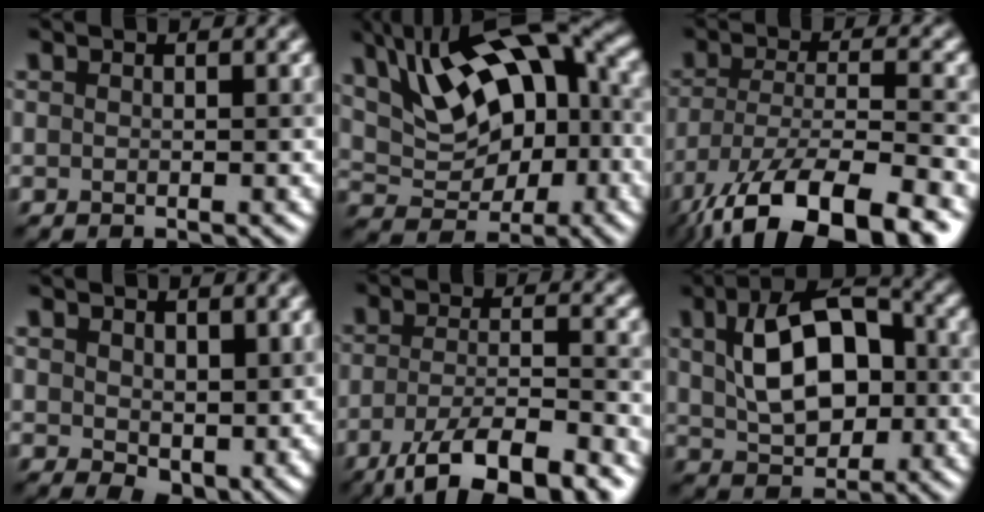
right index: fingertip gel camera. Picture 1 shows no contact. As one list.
[{"total": 12.7, "force": [4.7, 6.5, 9.9], "torque": [-0.160, 0.013, 0.082]}, {"total": 14.1, "force": [-9.2, 5.2, 9.3], "torque": [-0.198, -0.033, -0.149]}, {"total": 5.5, "force": [1.3, 3.5, 4.0], "torque": [-0.073, -0.020, 0.032]}, {"total": 8.2, "force": [-5.0, 2.3, 6.1], "torque": [-0.110, -0.008, -0.091]}, {"total": 9.1, "force": [1.4, 5.4, 7.1], "torque": [-0.128, 0.013, 0.020]}]